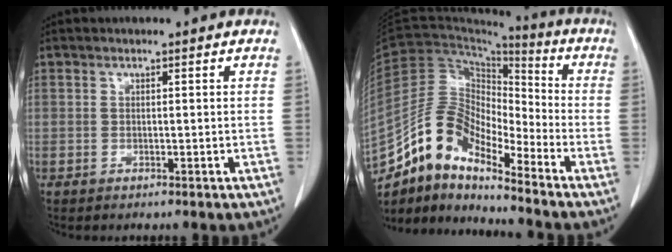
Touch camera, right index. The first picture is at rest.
{"total": 13.1, "force": [-10.2, 4.3, 6.9], "torque": [-0.137, 0.044, -0.189]}